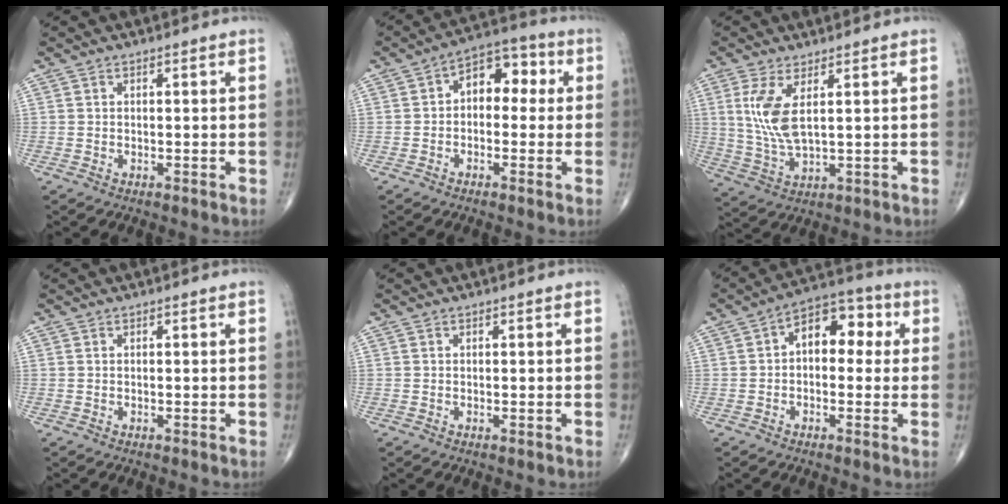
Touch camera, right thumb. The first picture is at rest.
{"total": 8.7, "force": [0.9, 5.8, 6.5], "torque": [-0.058, 0.034, -0.001]}
{"total": 8.4, "force": [2.4, 3.0, 7.4], "torque": [-0.168, -0.016, 0.057]}
{"total": 0.0}
{"total": 0.0}
{"total": 10.1, "force": [1.4, 6.4, 7.7], "torque": [-0.075, 0.034, 0.009]}